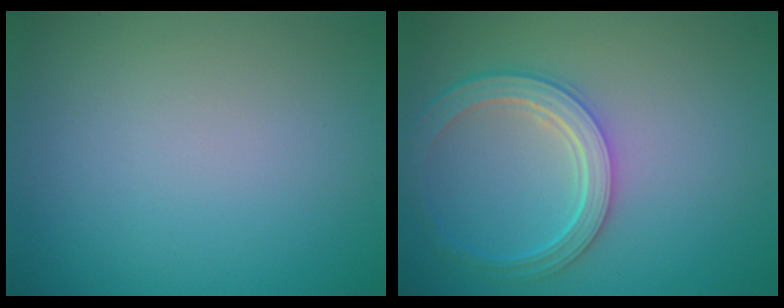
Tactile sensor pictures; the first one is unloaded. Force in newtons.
{"total": 4.4, "press": 3.6, "slide": 2.6}